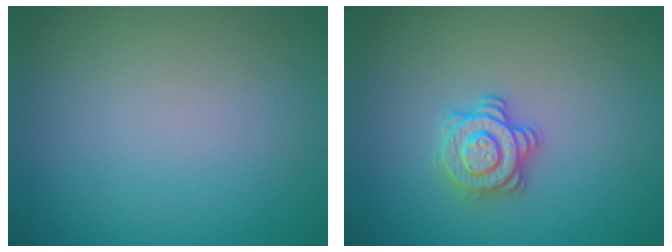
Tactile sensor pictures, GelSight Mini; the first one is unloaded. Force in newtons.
{"total": 2.8, "press": 2.7, "slide": 0.9}